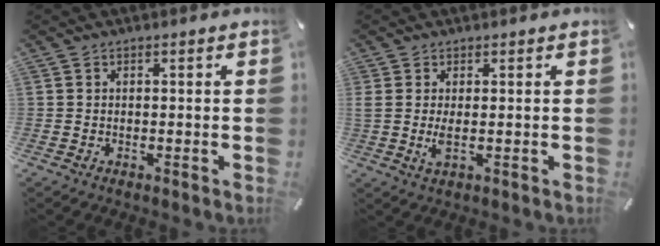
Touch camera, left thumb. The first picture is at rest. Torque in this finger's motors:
{"motor_torque": [0.84, 1.28, 0.29, -0.17, 0.28]}